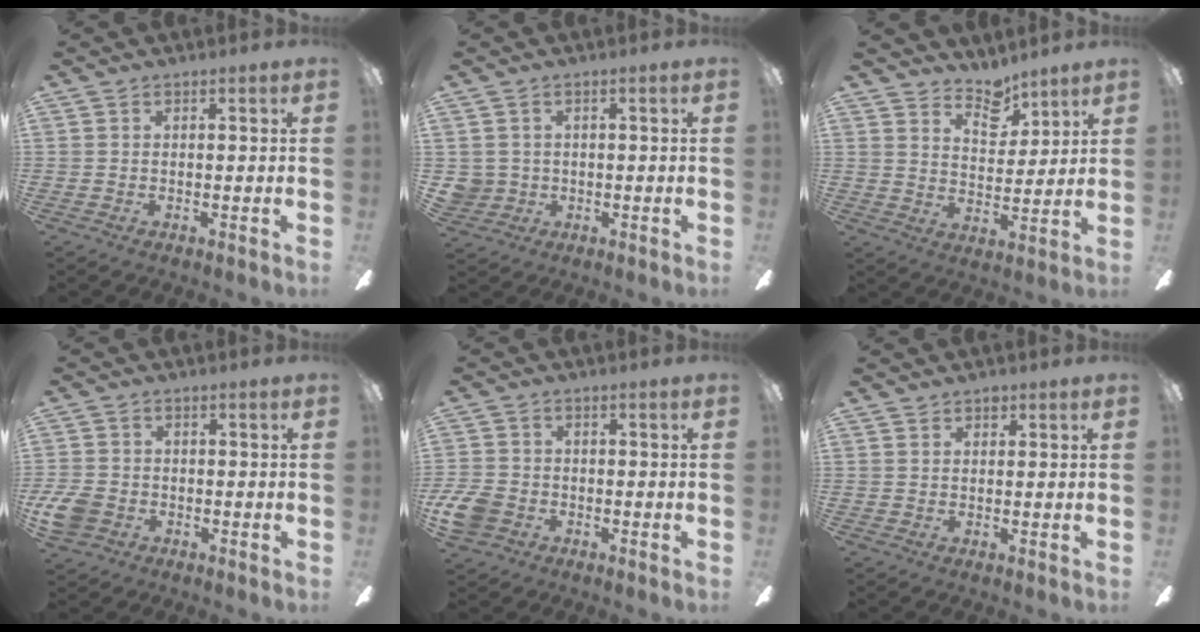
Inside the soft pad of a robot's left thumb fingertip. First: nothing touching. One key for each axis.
{"total": 3.4, "fx": 0.6, "fy": 3.3, "fz": 0.0, "tx": -0.019, "ty": 0.005, "tz": 0.011}
{"total": 7.7, "fx": 6.5, "fy": 3.5, "fz": 2.2, "tx": -0.033, "ty": -0.042, "tz": 0.118}
{"total": 5.7, "fx": -2.1, "fy": 4.6, "fz": 2.8, "tx": -0.071, "ty": 0.011, "tz": -0.037}
{"total": 6.3, "fx": -2.5, "fy": 4.9, "fz": 3.1, "tx": -0.081, "ty": 0.014, "tz": -0.047}
{"total": 1.3, "fx": 1.0, "fy": 0.9, "fz": 0.3, "tx": 0.002, "ty": -0.003, "tz": 0.017}